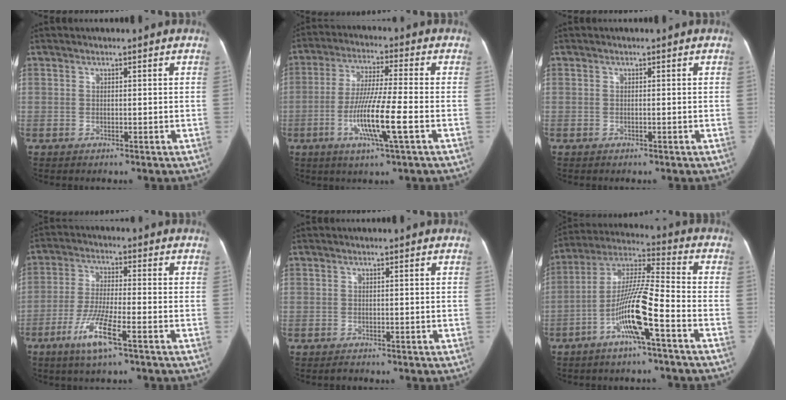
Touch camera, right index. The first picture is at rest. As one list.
[{"total": 10.7, "force": [-3.4, -0.3, 10.2], "torque": [-0.198, -0.013, -0.068]}, {"total": 0.0}, {"total": 7.1, "force": [-3.9, 0.5, 5.9], "torque": [-0.122, -0.010, -0.074]}, {"total": 0.8, "force": [-0.7, 0.3, 0.1], "torque": [0.000, 0.000, -0.010]}, {"total": 12.6, "force": [-5.4, 0.2, 11.4], "torque": [-0.224, 0.013, -0.103]}]